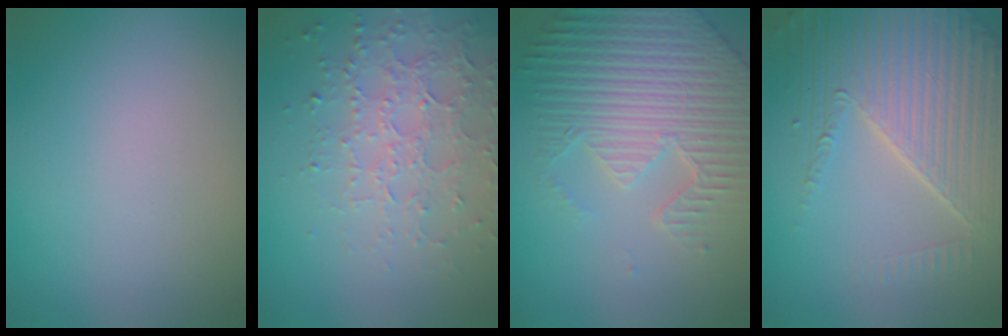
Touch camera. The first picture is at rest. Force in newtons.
{"total": 3.7, "press": 3.7, "slide": 0.5}
{"total": 7.4, "press": 5.6, "slide": 4.8}
{"total": 7.0, "press": 5.1, "slide": 4.8}